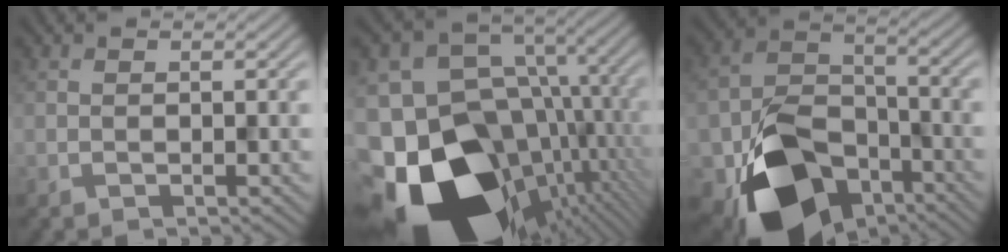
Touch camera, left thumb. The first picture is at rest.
{"total": 23.1, "force": [-10.1, 16.2, 13.1], "torque": [-0.261, -0.048, -0.144]}
{"total": 13.9, "force": [-7.8, 8.5, 7.7], "torque": [-0.164, -0.025, -0.142]}